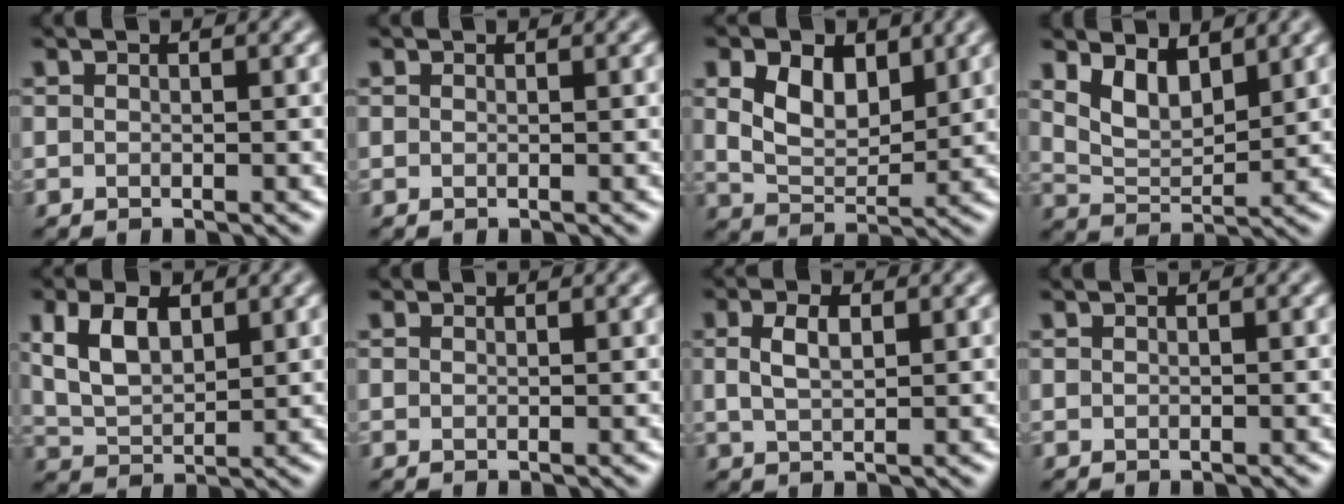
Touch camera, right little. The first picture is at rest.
{"total": 0.0}
{"total": 5.2, "force": [2.0, 3.3, 3.5], "torque": [-0.078, -0.006, 0.034]}
{"total": 3.9, "force": [2.4, 1.9, 2.5], "torque": [-0.057, -0.010, 0.045]}
{"total": 5.2, "force": [2.0, 2.9, 3.8], "torque": [-0.087, 0.002, 0.037]}
{"total": 0.6, "force": [0.5, 0.2, 0.1], "torque": [-0.004, -0.001, 0.005]}
{"total": 2.5, "force": [0.8, 1.2, 2.1], "torque": [-0.048, 0.002, 0.016]}
{"total": 0.0}